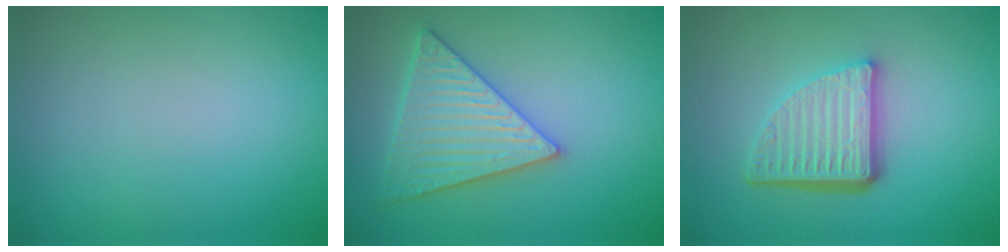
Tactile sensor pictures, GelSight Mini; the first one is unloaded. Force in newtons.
{"total": 5.3, "press": 4.7, "slide": 2.3}
{"total": 5.6, "press": 3.8, "slide": 4.2}